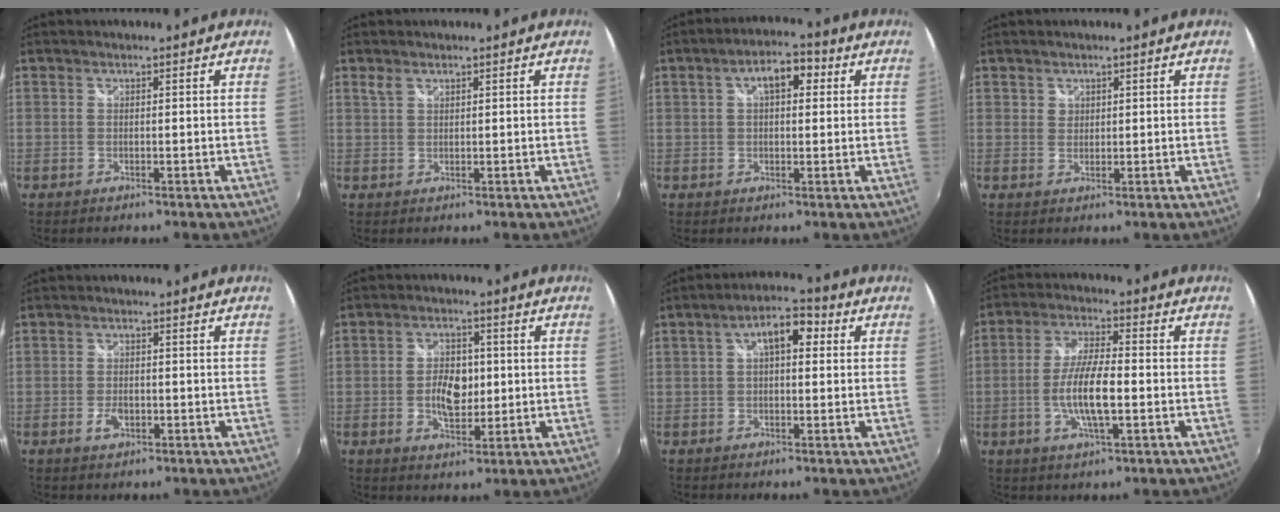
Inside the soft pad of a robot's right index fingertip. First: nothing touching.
{"total": 1.3, "force": [0.9, 0.6, 0.8], "torque": [-0.016, 0.002, 0.017]}
{"total": 6.4, "force": [1.9, 3.2, 5.2], "torque": [-0.085, 0.018, 0.028]}
{"total": 1.3, "force": [0.7, 1.1, 0.1], "torque": [0.003, 0.004, 0.010]}
{"total": 3.1, "force": [-1.0, 1.8, 2.2], "torque": [-0.043, -0.003, -0.018]}
{"total": 6.4, "force": [0.1, 4.2, 4.8], "torque": [-0.084, 0.000, 0.002]}
{"total": 7.0, "force": [1.6, 3.4, 5.9], "torque": [-0.101, 0.020, 0.024]}
{"total": 9.6, "force": [-2.2, 2.5, 9.0], "torque": [-0.176, -0.003, -0.041]}